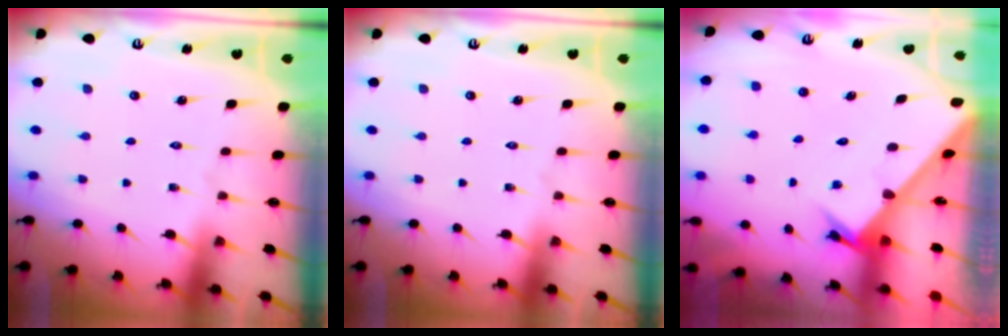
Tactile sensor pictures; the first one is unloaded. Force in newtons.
{"total": 0.0}
{"total": 2.8, "press": 2.8, "slide": 0.3}